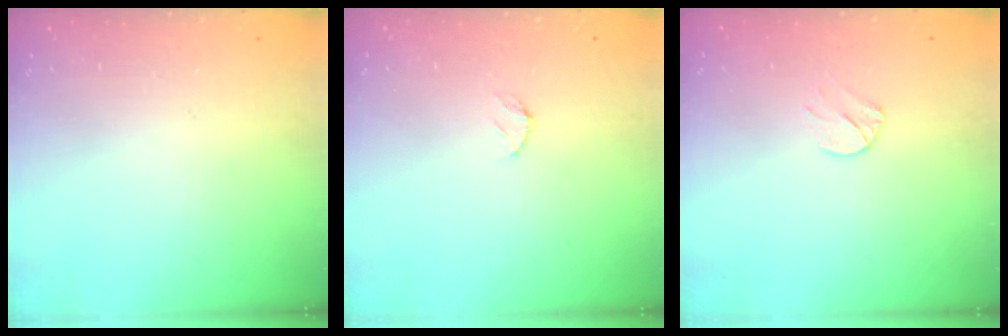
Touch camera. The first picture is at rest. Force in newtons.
{"total": 3.6, "press": 3.6, "slide": 0.4}
{"total": 5.6, "press": 5.5, "slide": 0.7}